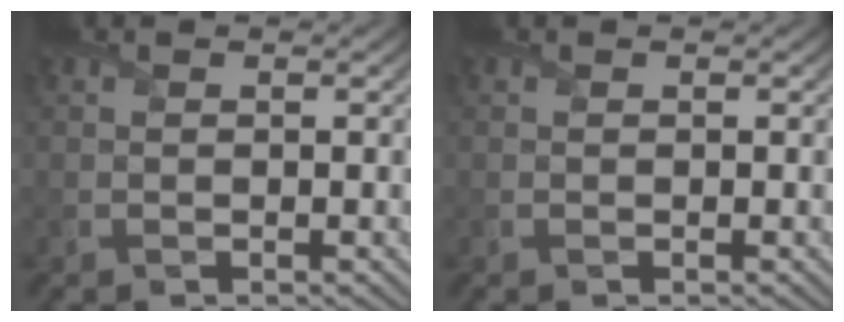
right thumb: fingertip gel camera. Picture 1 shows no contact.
{"total": 0.0}